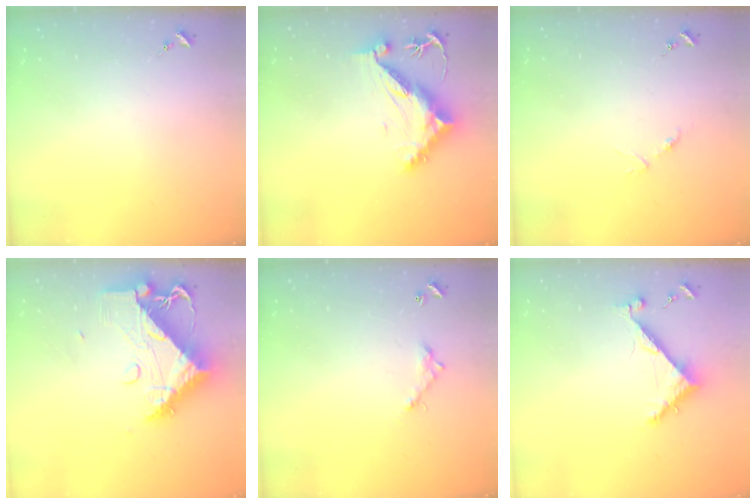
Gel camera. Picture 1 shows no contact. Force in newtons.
{"total": 12.9, "press": 12.8, "slide": 0.9}
{"total": 3.7, "press": 3.7, "slide": 0.3}
{"total": 14.6, "press": 14.5, "slide": 1.5}
{"total": 6.2, "press": 6.2, "slide": 0.4}
{"total": 6.9, "press": 6.9, "slide": 0.6}